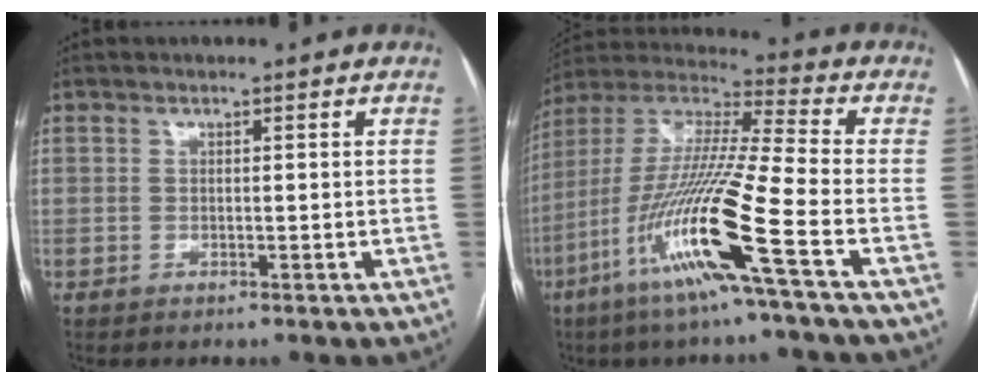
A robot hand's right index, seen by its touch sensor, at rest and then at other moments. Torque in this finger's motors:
{"motor_torque": [1.88, -0.26, 1.05, 0.21]}